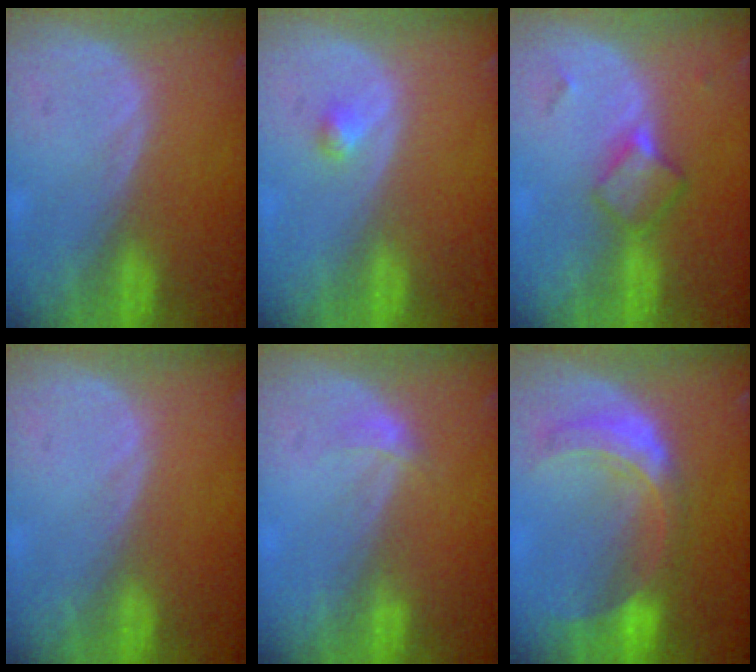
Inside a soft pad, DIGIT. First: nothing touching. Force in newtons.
{"total": 1.1, "press": 1.1, "slide": 0.1}
{"total": 4.8, "press": 4.2, "slide": 2.4}
{"total": 0.0}
{"total": 1.2, "press": 1.2, "slide": 0.1}
{"total": 8.1, "press": 7.2, "slide": 3.7}